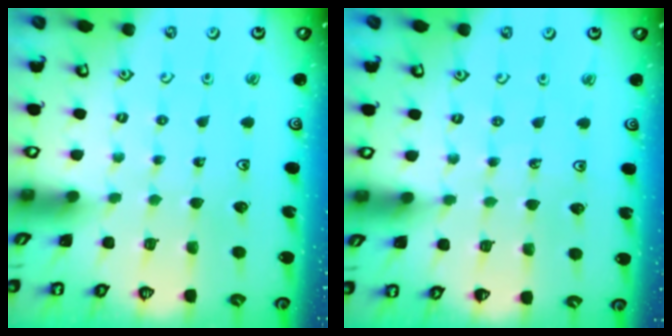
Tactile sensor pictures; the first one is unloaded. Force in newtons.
{"total": 3.6, "press": 3.6, "slide": 0.5}